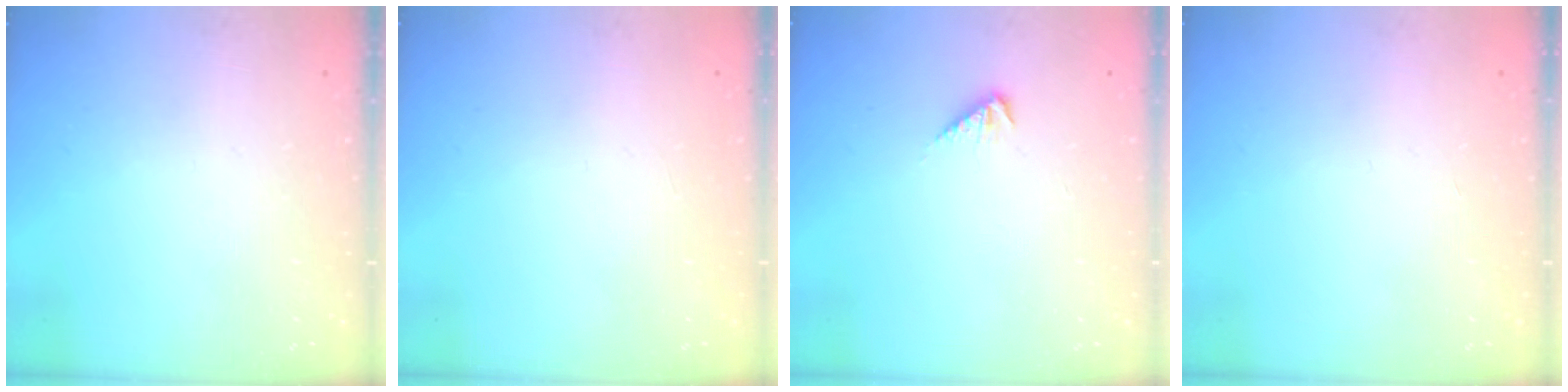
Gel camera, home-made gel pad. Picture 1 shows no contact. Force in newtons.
{"total": 0.0}
{"total": 3.2, "press": 3.2, "slide": 0.6}
{"total": 0.0}